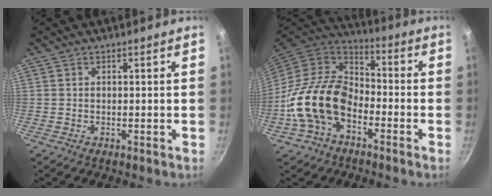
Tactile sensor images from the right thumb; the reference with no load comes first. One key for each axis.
{"total": 17.1, "fx": -5.5, "fy": 11.7, "fz": 11.3, "tx": -0.178, "ty": 0.050, "tz": -0.122}